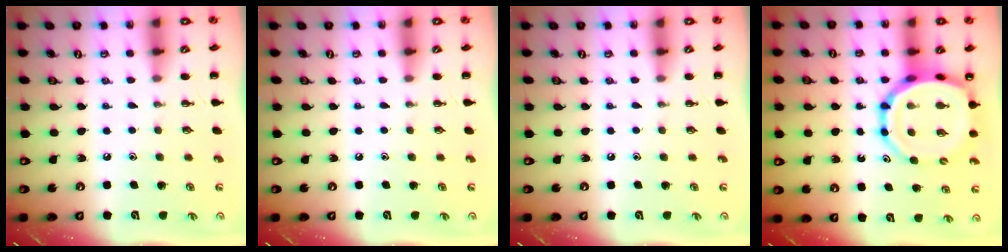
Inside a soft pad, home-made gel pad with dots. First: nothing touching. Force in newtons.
{"total": 0.0}
{"total": 0.0}
{"total": 13.8, "press": 13.3, "slide": 3.8}